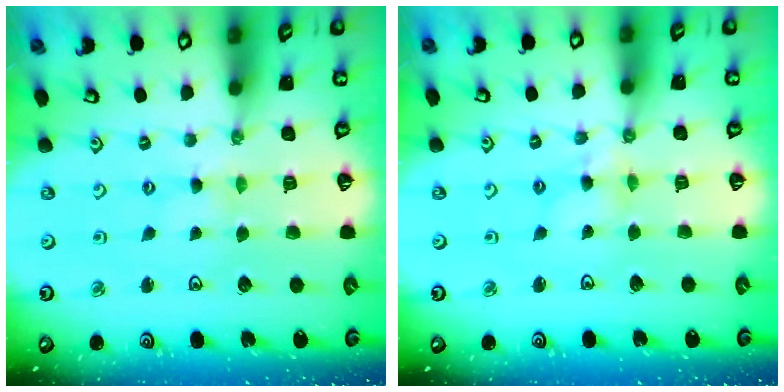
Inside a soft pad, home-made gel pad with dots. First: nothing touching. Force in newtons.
{"total": 4.0, "press": 4.0, "slide": 0.3}